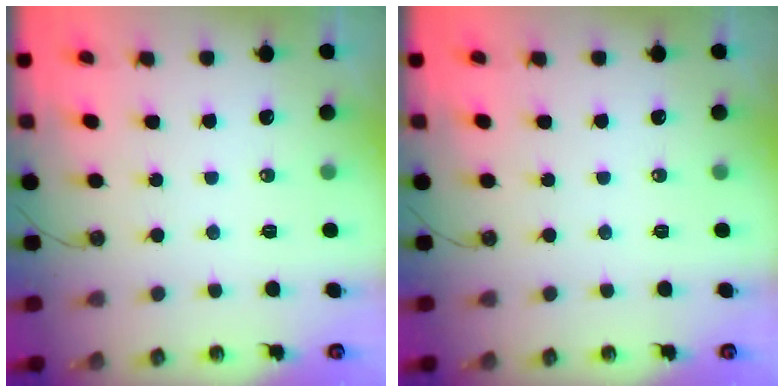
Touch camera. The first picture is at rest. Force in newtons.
{"total": 0.0}